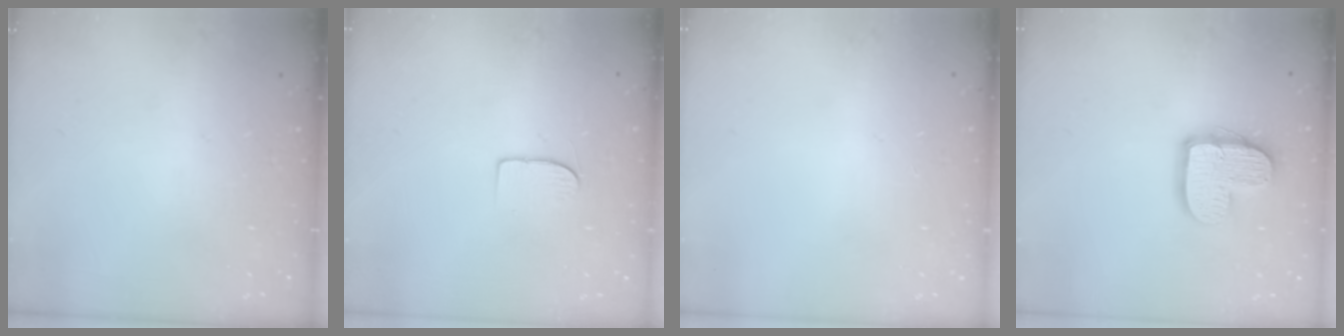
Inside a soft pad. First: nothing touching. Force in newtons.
{"total": 5.4, "press": 5.4, "slide": 0.4}
{"total": 0.0}
{"total": 12.6, "press": 12.6, "slide": 0.9}